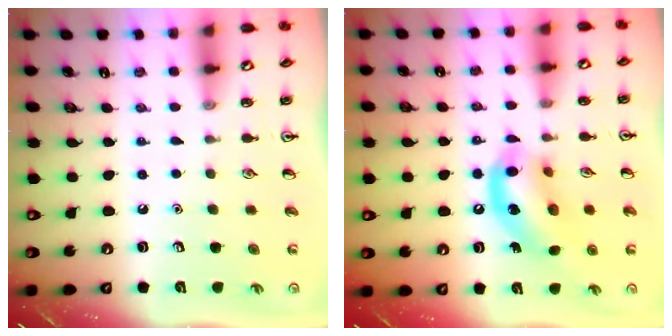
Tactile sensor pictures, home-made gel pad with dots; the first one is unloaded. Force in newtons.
{"total": 13.5, "press": 13.2, "slide": 3.0}